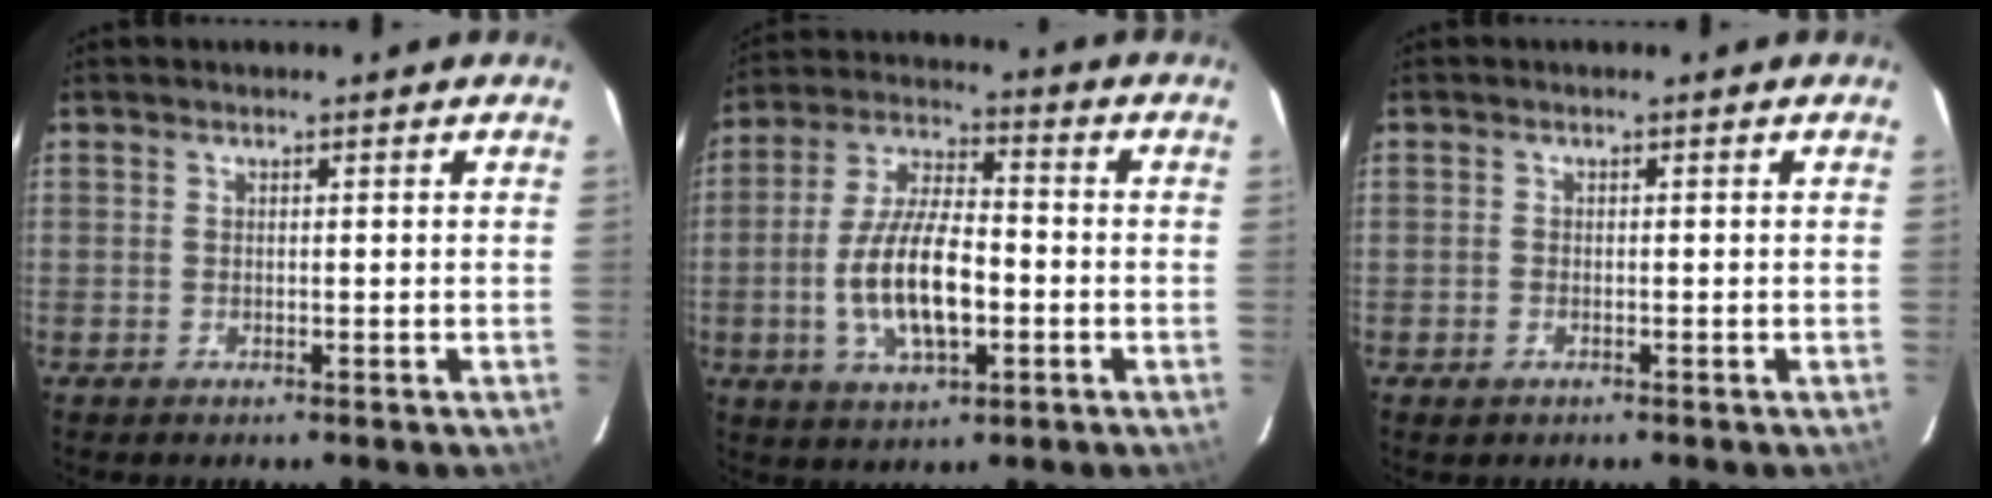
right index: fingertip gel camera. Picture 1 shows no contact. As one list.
[{"total": 13.6, "force": [-3.1, 5.4, 12.1], "torque": [-0.245, 0.001, -0.052]}, {"total": 1.3, "force": [-0.8, 0.9, 0.5], "torque": [-0.011, -0.001, -0.014]}]